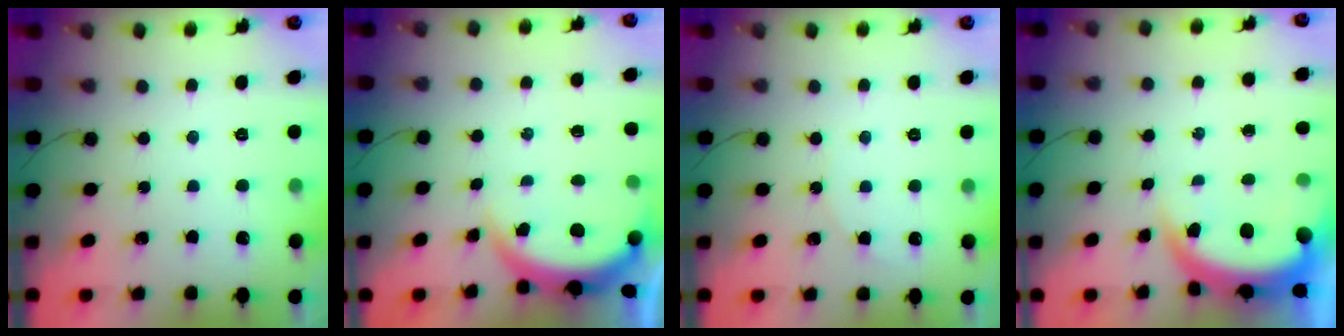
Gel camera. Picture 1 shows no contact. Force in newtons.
{"total": 3.7, "press": 3.6, "slide": 0.6}
{"total": 3.8, "press": 3.5, "slide": 1.4}
{"total": 5.2, "press": 5.1, "slide": 0.8}